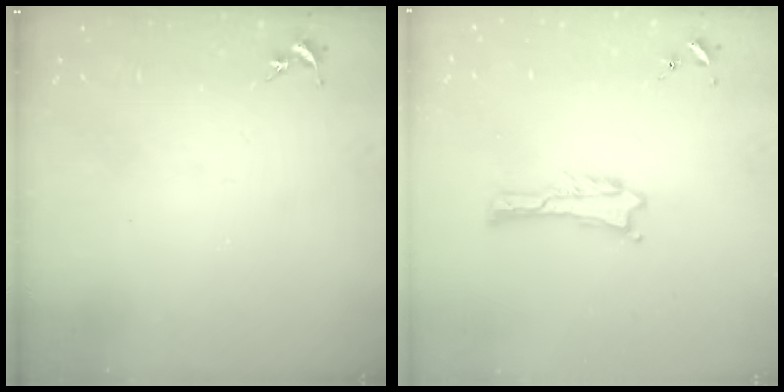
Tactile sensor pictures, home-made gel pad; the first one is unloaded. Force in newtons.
{"total": 0.0}